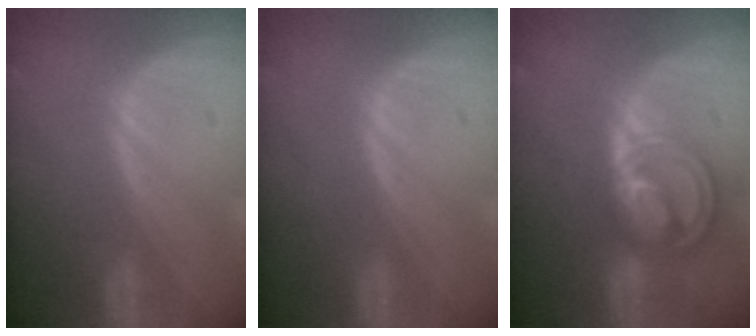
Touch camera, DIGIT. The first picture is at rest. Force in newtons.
{"total": 0.0}
{"total": 8.7, "press": 7.4, "slide": 4.6}